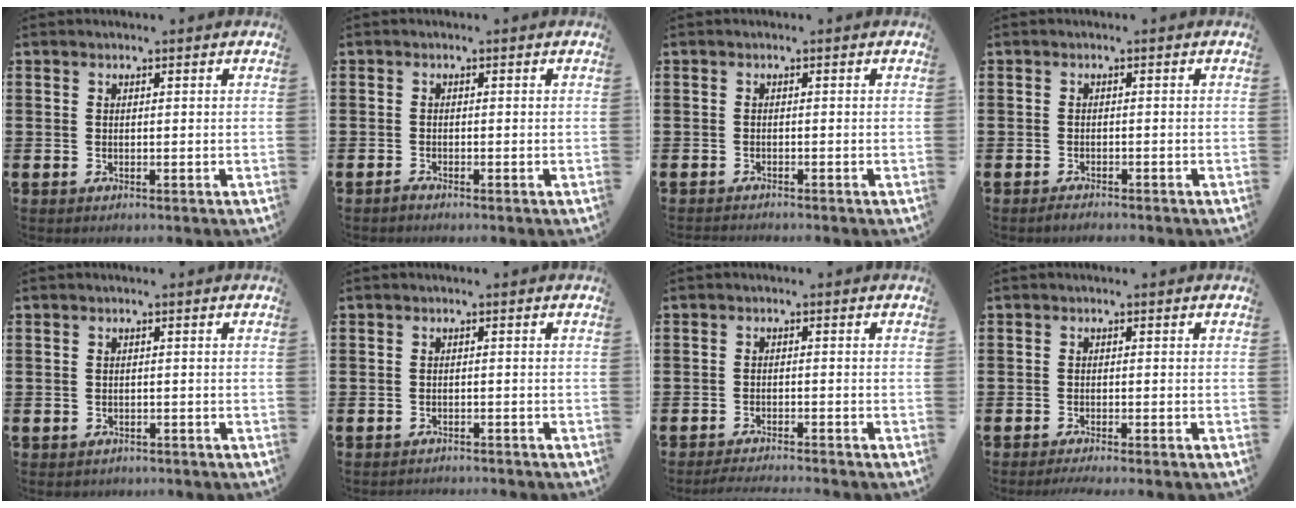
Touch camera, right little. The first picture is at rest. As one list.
[{"total": 0.6, "force": [-0.6, 0.0, 0.1], "torque": [-0.003, -0.004, -0.012]}, {"total": 0.7, "force": [-0.7, -0.1, 0.0], "torque": [-0.001, -0.003, -0.013]}, {"total": 0.9, "force": [-0.9, 0.1, 0.2], "torque": [-0.007, -0.002, -0.018]}, {"total": 0.6, "force": [-0.5, 0.3, 0.0], "torque": [-0.002, 0.001, -0.012]}, {"total": 1.1, "force": [-1.1, -0.1, -0.1], "torque": [0.000, 0.002, -0.024]}, {"total": 1.8, "force": [-1.8, -0.2, 0.4], "torque": [-0.006, 0.004, -0.035]}, {"total": 1.2, "force": [-1.1, -0.2, 0.4], "torque": [-0.005, -0.001, -0.021]}]